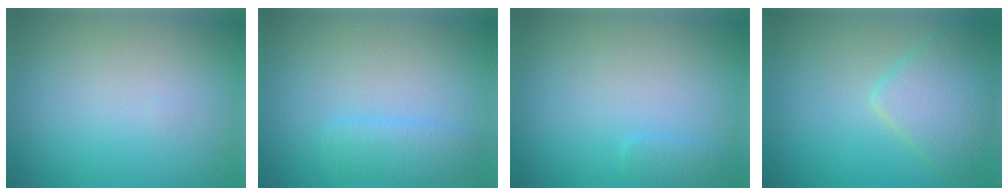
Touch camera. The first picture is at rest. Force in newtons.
{"total": 1.9, "press": 1.9, "slide": 0.2}
{"total": 0.9, "press": 0.9, "slide": 0.1}
{"total": 4.0, "press": 4.0, "slide": 0.2}